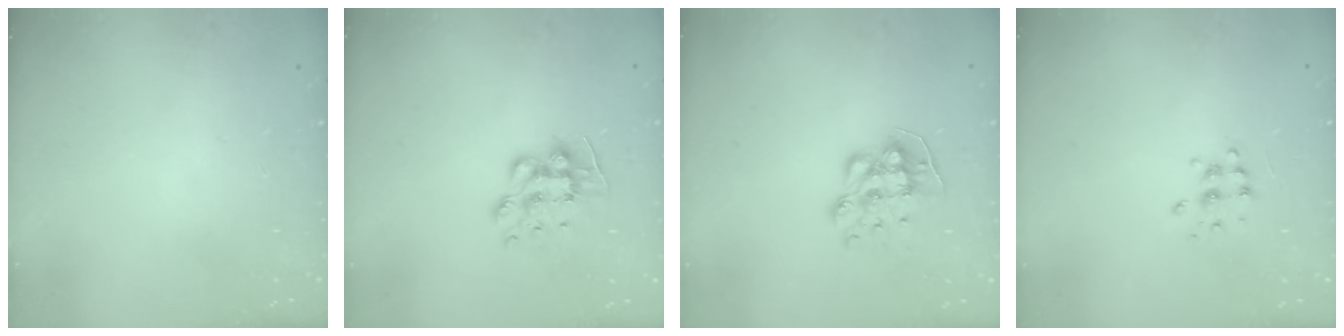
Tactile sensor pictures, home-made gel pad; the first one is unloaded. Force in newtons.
{"total": 9.1, "press": 9.1, "slide": 0.2}
{"total": 8.9, "press": 8.9, "slide": 0.1}
{"total": 5.5, "press": 5.4, "slide": 0.5}